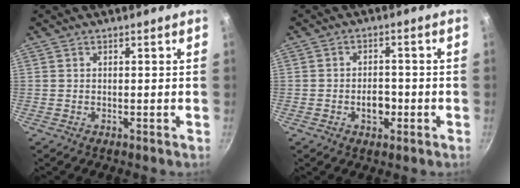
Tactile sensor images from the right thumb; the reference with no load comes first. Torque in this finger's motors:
{"motor_torque": [0.26, 0.27, 0.74, -0.44, 0.16]}